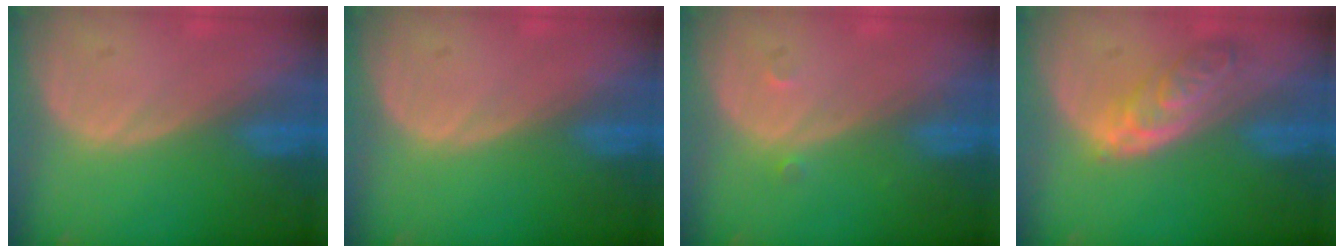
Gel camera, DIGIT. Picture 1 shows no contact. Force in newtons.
{"total": 0.0}
{"total": 0.9, "press": 0.7, "slide": 0.5}
{"total": 5.5, "press": 5.4, "slide": 0.7}